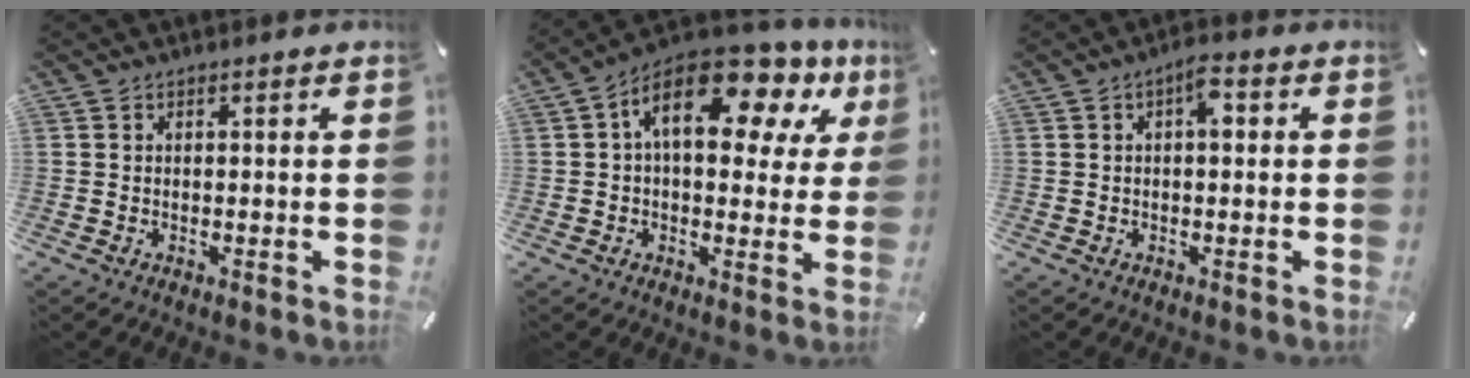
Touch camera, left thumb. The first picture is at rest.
{"total": 17.2, "force": [7.3, 8.9, 12.8], "torque": [-0.195, -0.033, 0.121]}
{"total": 4.0, "force": [0.6, 1.7, 3.6], "torque": [-0.051, 0.004, 0.001]}